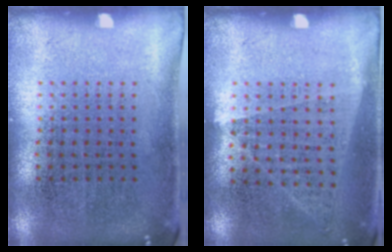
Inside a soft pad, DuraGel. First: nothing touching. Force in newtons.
{"total": 1.0, "press": 0.9, "slide": 0.5}